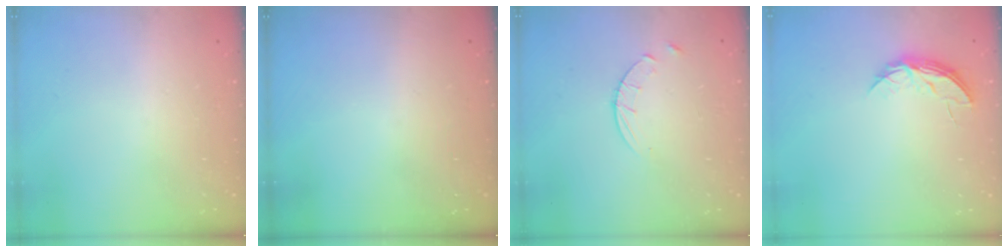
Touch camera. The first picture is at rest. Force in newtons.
{"total": 0.0}
{"total": 5.6, "press": 5.5, "slide": 0.7}
{"total": 5.5, "press": 5.5, "slide": 0.5}